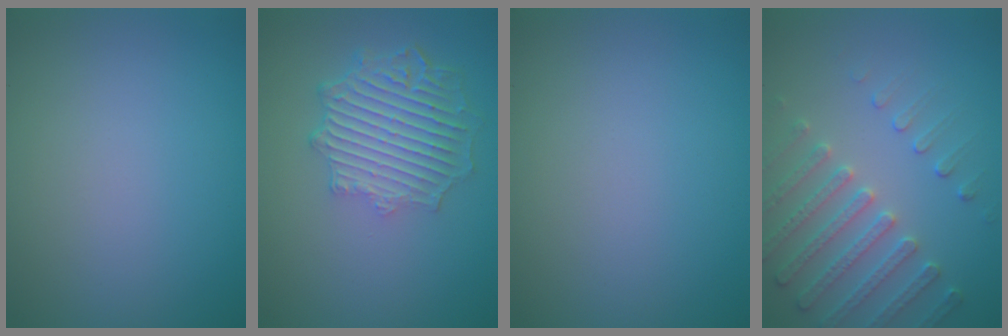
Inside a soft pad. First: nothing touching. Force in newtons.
{"total": 6.2, "press": 4.8, "slide": 3.8}
{"total": 0.0}
{"total": 3.7, "press": 3.7, "slide": 0.3}